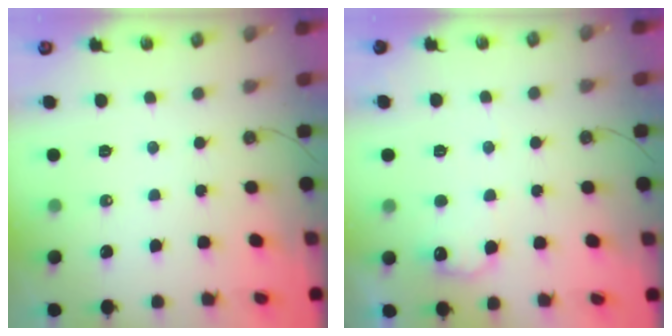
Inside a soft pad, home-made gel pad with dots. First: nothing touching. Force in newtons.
{"total": 8.7, "press": 8.7, "slide": 0.5}